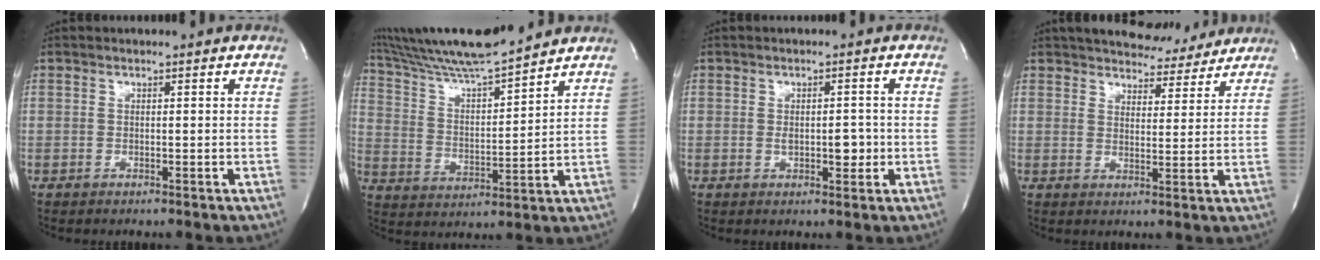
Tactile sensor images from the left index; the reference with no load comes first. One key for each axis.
{"total": 15.5, "fx": 14.1, "fy": -0.3, "fz": 6.4, "tx": -0.125, "ty": 0.004, "tz": 0.247}
{"total": 3.3, "fx": -0.4, "fy": 1.5, "fz": 2.9, "tx": -0.046, "ty": -0.001, "tz": -0.001}
{"total": 9.1, "fx": 8.4, "fy": 3.1, "fz": 2.0, "tx": -0.017, "ty": 0.000, "tz": 0.108}